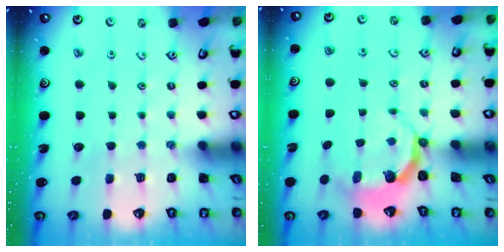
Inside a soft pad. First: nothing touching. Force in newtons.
{"total": 4.4, "press": 3.2, "slide": 3.0}